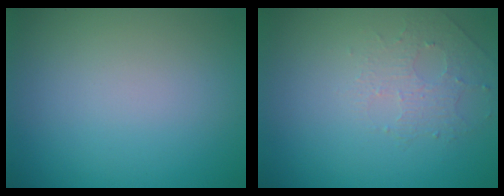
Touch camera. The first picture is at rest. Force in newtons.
{"total": 1.5, "press": 1.0, "slide": 1.1}